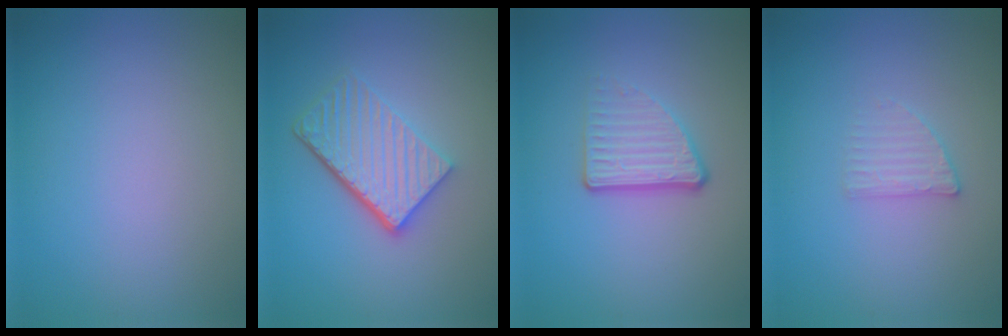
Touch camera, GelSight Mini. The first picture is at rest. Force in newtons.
{"total": 5.3, "press": 3.8, "slide": 3.7}
{"total": 3.4, "press": 2.2, "slide": 2.6}
{"total": 1.6, "press": 1.5, "slide": 0.3}